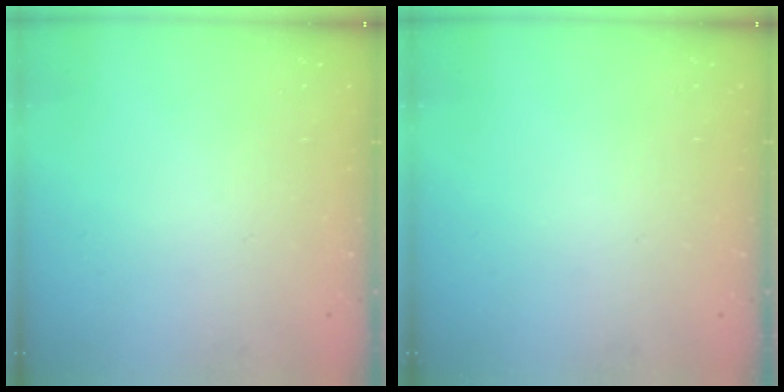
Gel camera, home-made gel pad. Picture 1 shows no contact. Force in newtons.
{"total": 0.0}